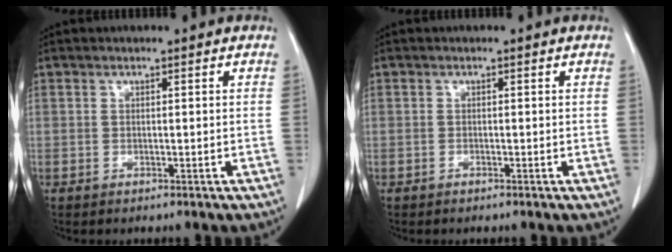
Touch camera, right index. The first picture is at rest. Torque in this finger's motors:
{"motor_torque": [0.03, -0.02, -0.01, 0.01]}